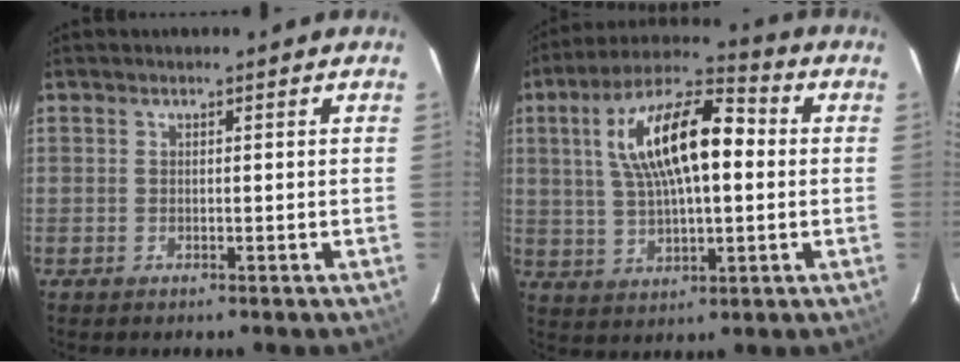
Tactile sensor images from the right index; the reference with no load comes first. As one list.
[{"total": 16.9, "force": [3.0, 6.7, 15.2], "torque": [-0.276, 0.029, 0.050]}]